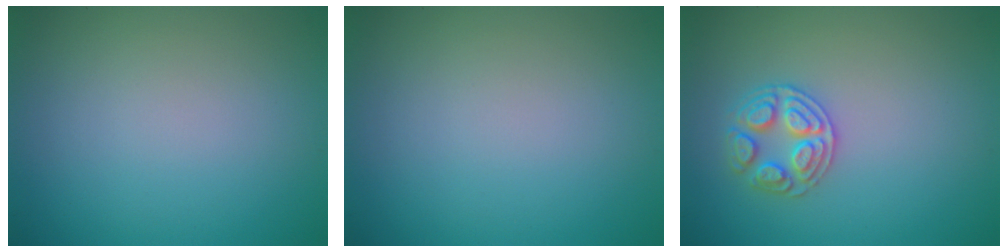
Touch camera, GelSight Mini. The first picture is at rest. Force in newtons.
{"total": 0.0}
{"total": 2.6, "press": 2.6, "slide": 0.2}